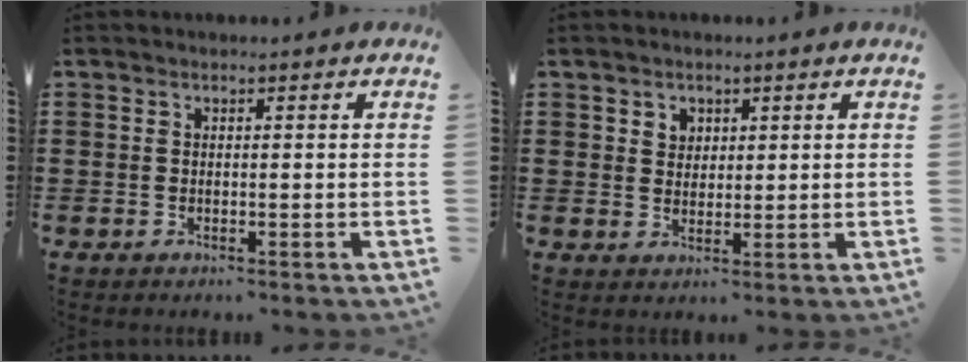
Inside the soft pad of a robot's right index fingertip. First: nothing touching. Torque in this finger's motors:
{"motor_torque": [0.01, 0.00, 0.03, 0.03]}